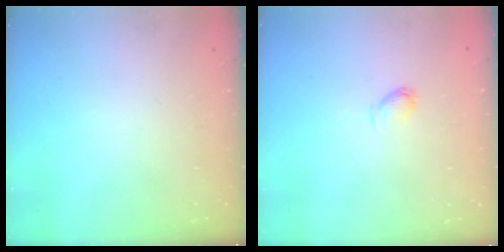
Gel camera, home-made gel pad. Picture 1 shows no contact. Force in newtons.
{"total": 3.1, "press": 3.1, "slide": 0.6}